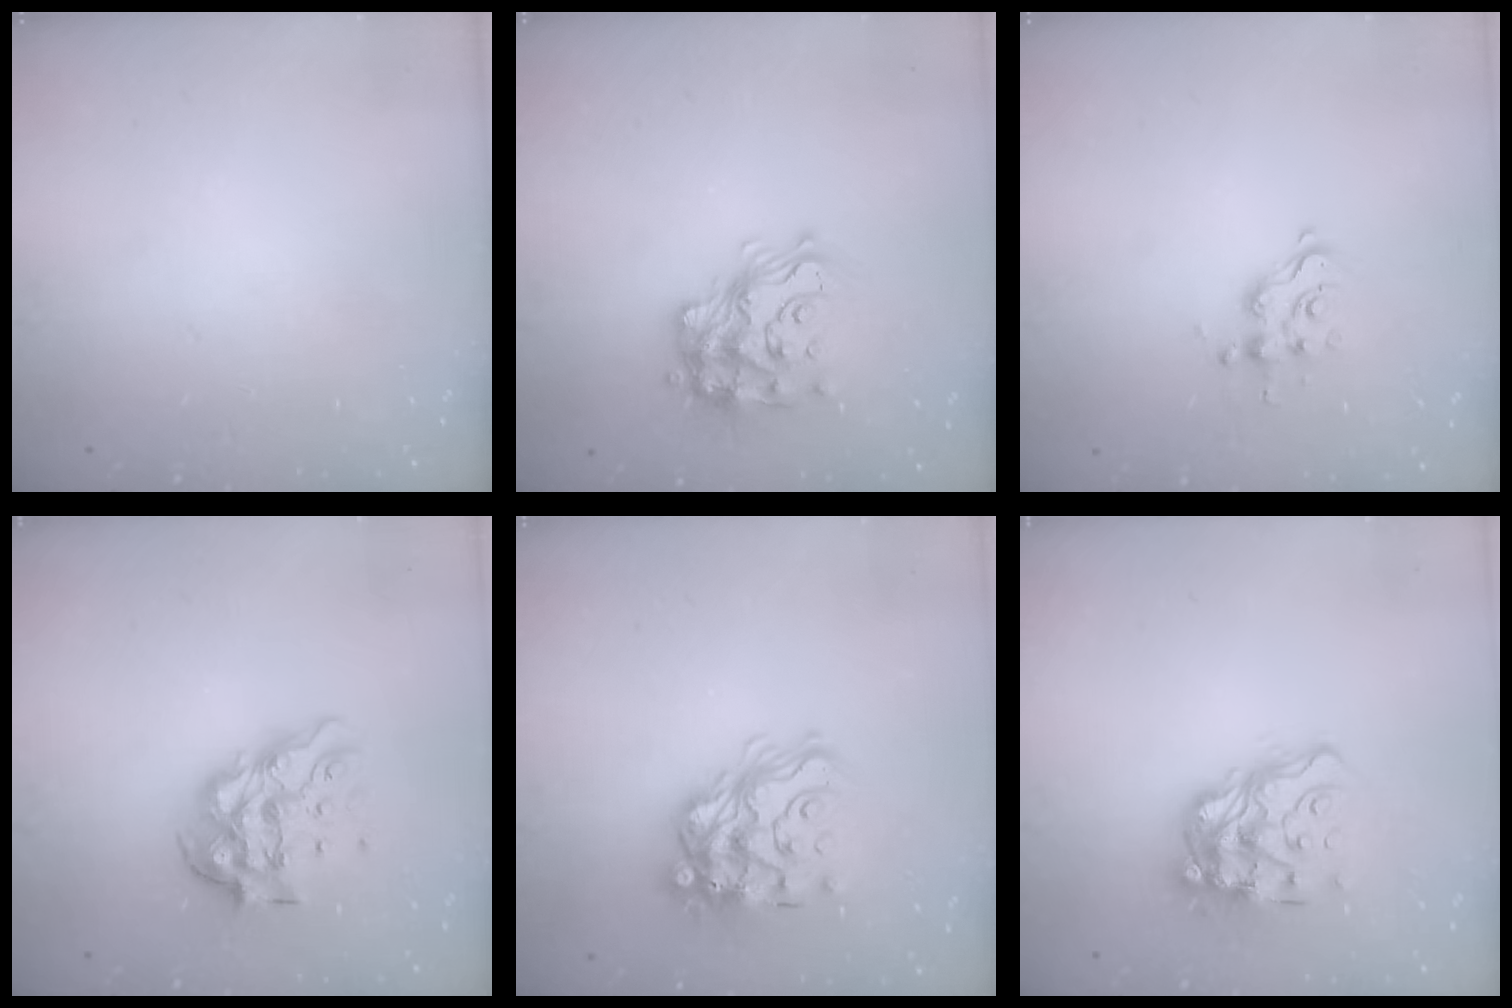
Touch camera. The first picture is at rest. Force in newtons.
{"total": 18.0, "press": 17.9, "slide": 1.1}
{"total": 8.0, "press": 7.9, "slide": 0.7}
{"total": 12.4, "press": 12.4, "slide": 1.1}
{"total": 17.8, "press": 17.7, "slide": 1.1}
{"total": 16.6, "press": 16.5, "slide": 1.6}